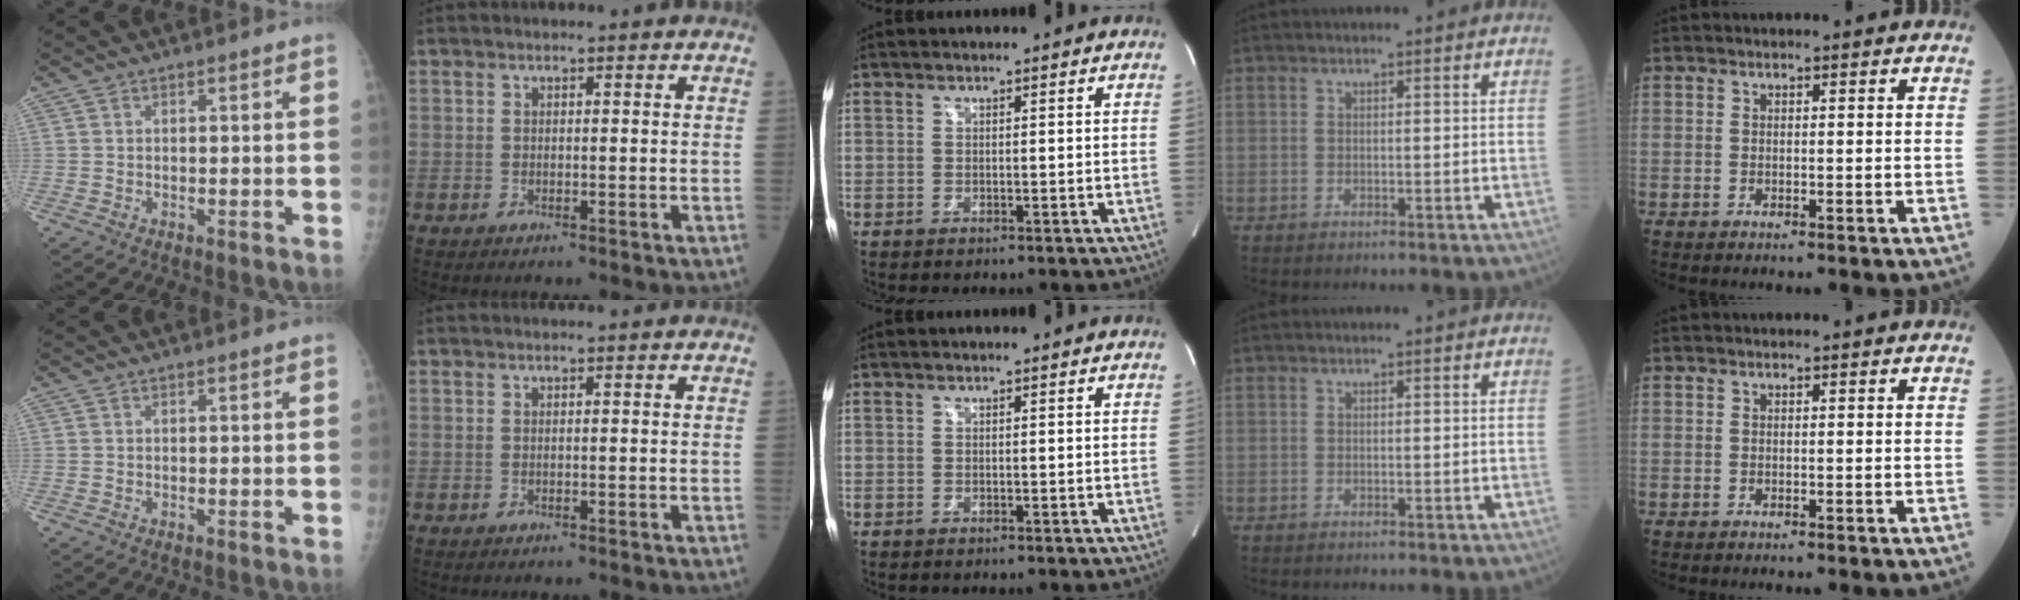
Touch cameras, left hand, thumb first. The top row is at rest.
{}